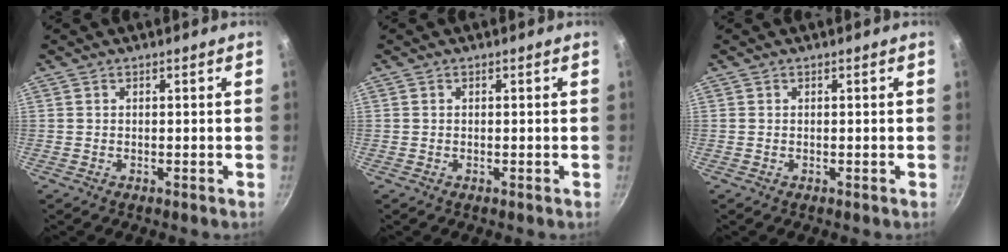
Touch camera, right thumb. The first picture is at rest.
{"total": 0.0}
{"total": 0.0}